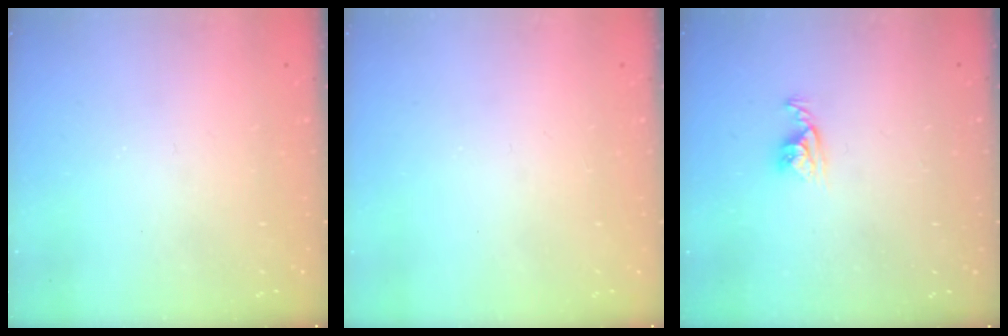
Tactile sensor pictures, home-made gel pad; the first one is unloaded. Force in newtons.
{"total": 0.0}
{"total": 4.8, "press": 4.8, "slide": 0.2}